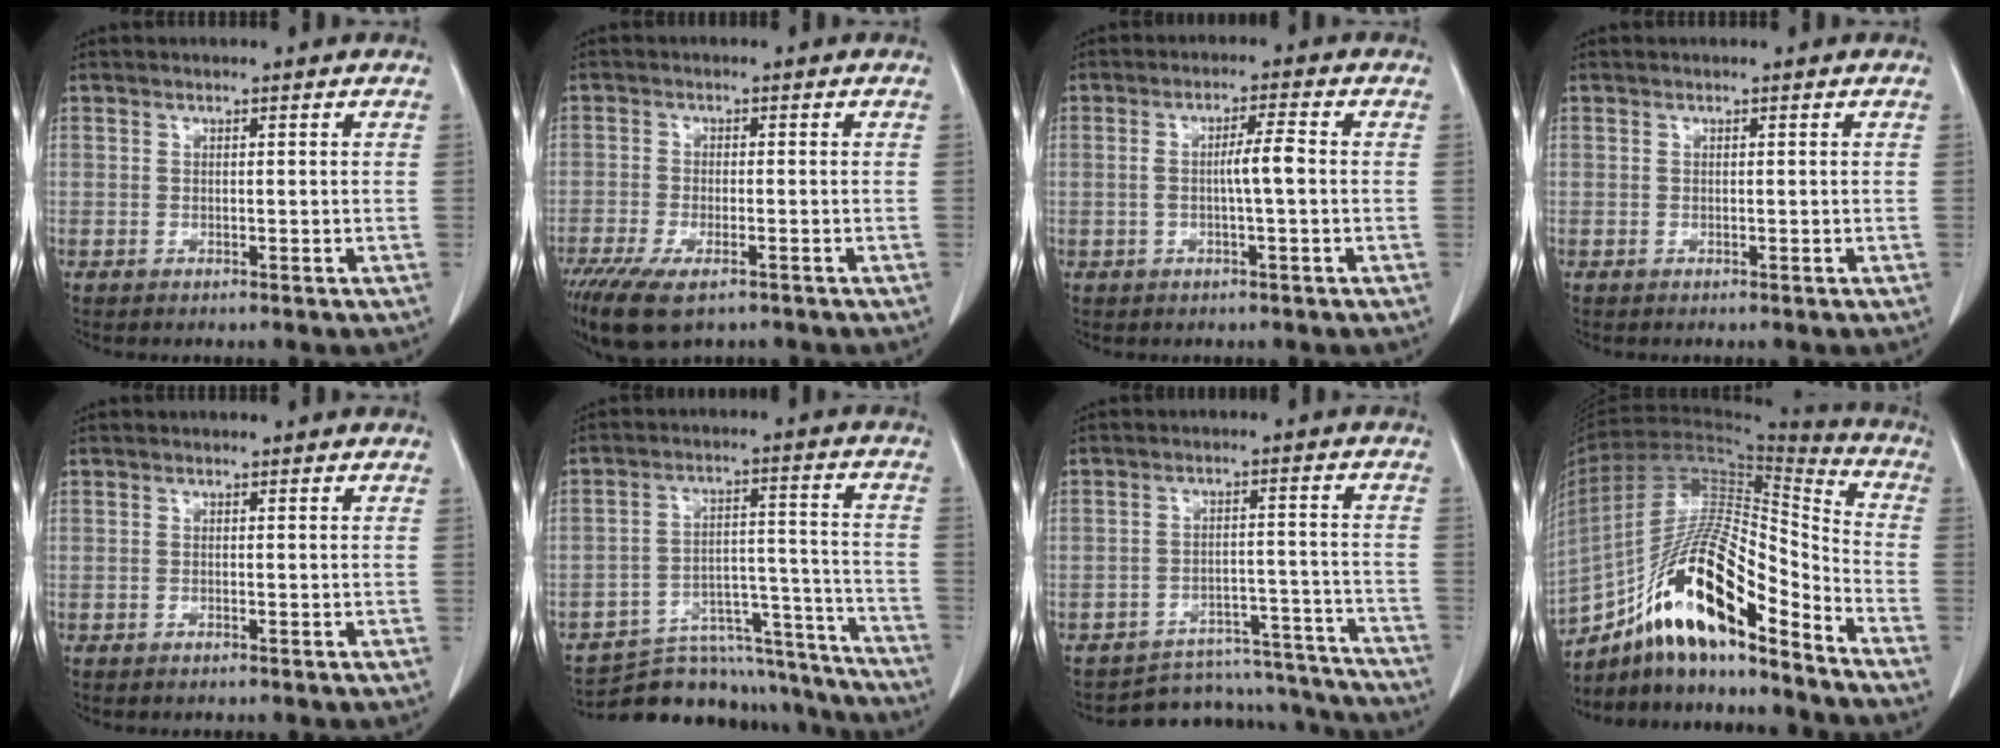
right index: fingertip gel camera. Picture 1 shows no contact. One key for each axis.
{"total": 10.2, "fx": -6.9, "fy": 3.4, "fz": 6.7, "tx": -0.121, "ty": -0.023, "tz": -0.112}
{"total": 3.9, "fx": -0.3, "fy": 0.1, "fz": 3.9, "tx": -0.067, "ty": 0.006, "tz": -0.005}
{"total": 0.0}
{"total": 0.0}
{"total": 21.0, "fx": -19.9, "fy": 5.3, "fz": 3.9, "tx": -0.041, "ty": 0.045, "tz": -0.276}
{"total": 15.8, "fx": -15.3, "fy": 3.6, "fz": 0.7, "tx": 0.003, "ty": 0.044, "tz": -0.194}
{"total": 20.7, "fx": -13.6, "fy": 3.9, "fz": 15.0, "tx": -0.283, "ty": 0.003, "tz": -0.240}